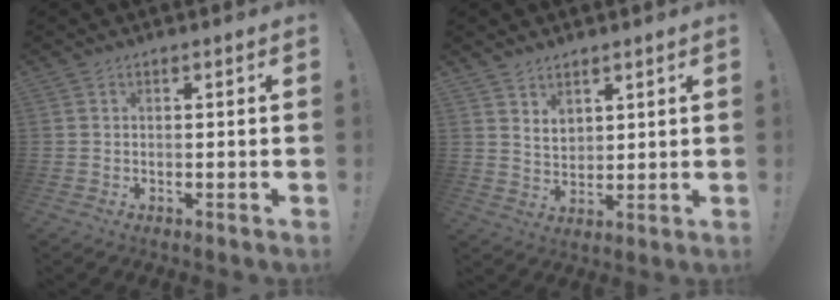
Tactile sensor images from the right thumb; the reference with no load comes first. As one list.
[{"total": 4.7, "force": [3.6, 2.9, 1.0], "torque": [-0.010, -0.031, 0.065]}]